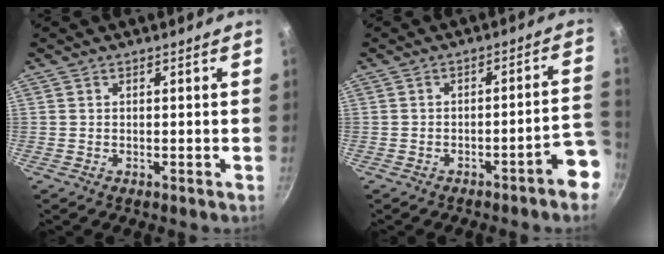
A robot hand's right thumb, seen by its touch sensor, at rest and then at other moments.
{"total": 7.4, "force": [-4.1, 1.4, 6.0], "torque": [-0.050, 0.052, -0.047]}